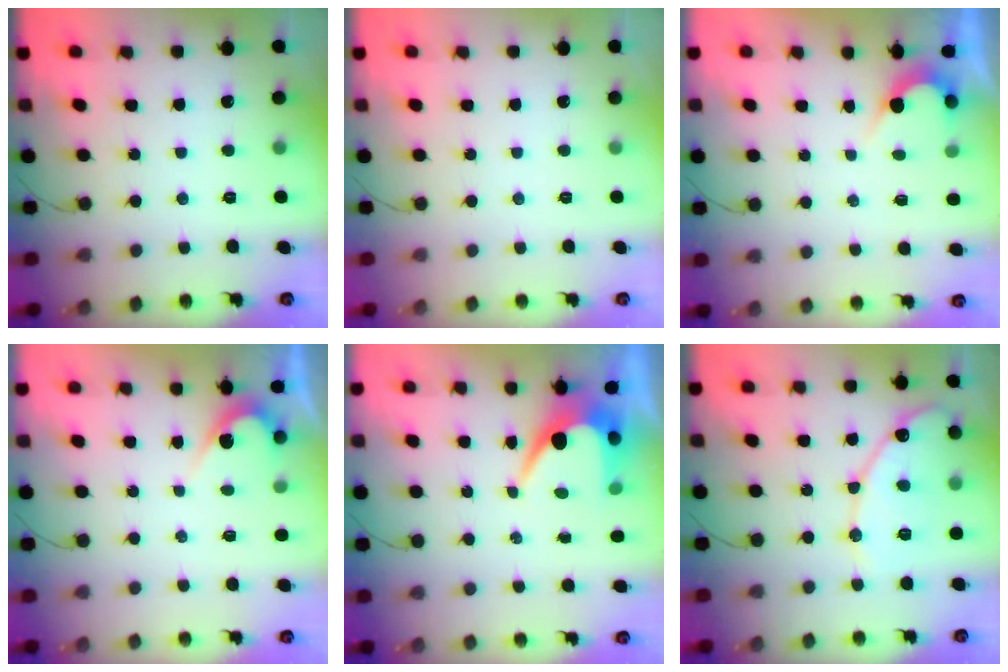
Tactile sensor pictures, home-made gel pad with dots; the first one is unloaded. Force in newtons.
{"total": 0.0}
{"total": 3.2, "press": 3.2, "slide": 0.2}
{"total": 3.8, "press": 3.8, "slide": 0.2}
{"total": 7.0, "press": 7.0, "slide": 0.4}
{"total": 12.8, "press": 12.8, "slide": 1.1}